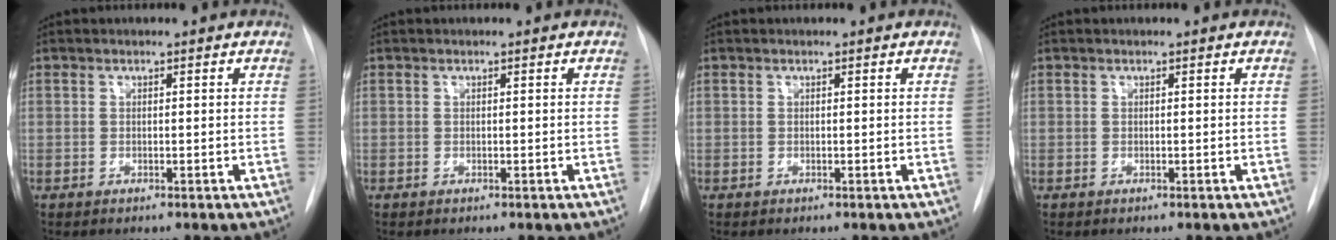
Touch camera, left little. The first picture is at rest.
{"total": 0.0}
{"total": 0.0}
{"total": 0.0}